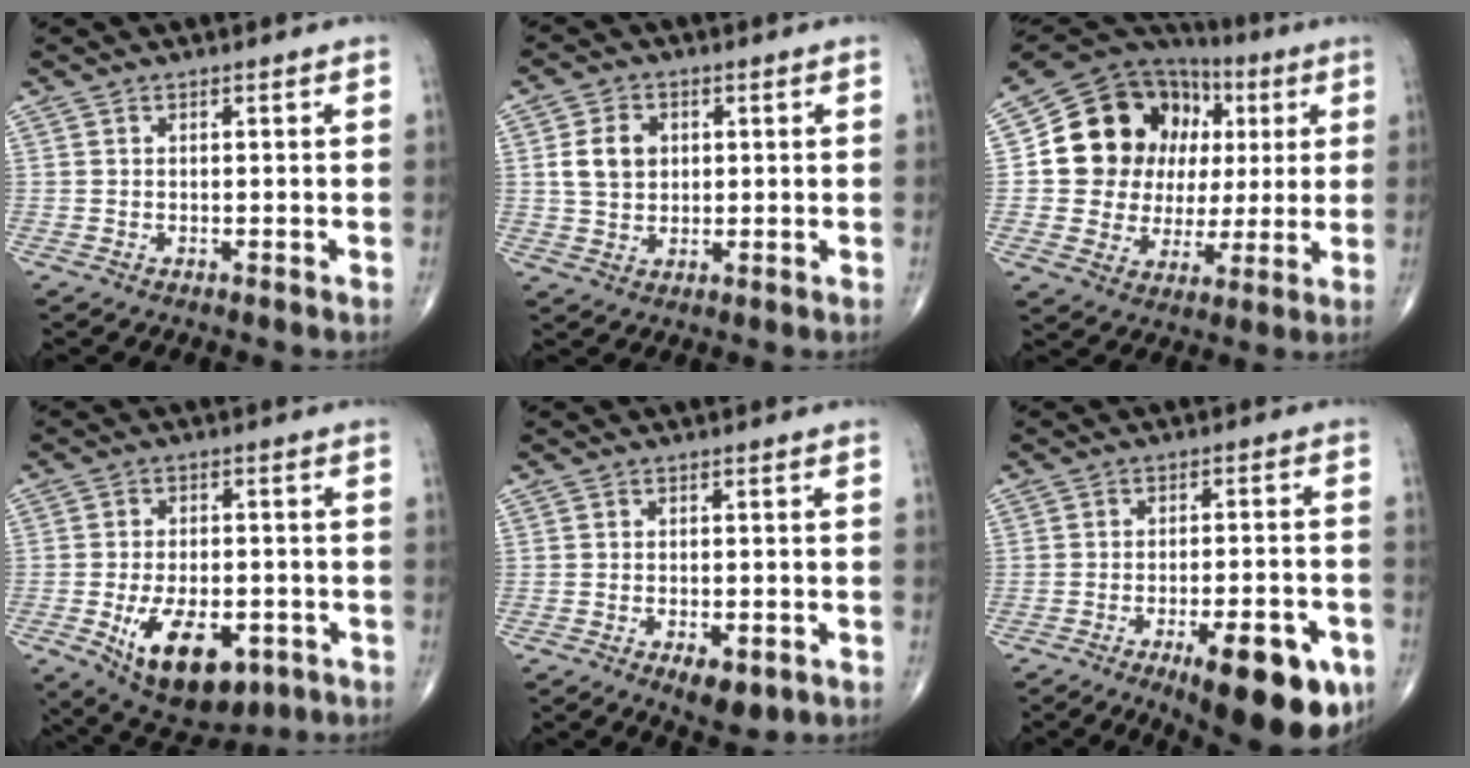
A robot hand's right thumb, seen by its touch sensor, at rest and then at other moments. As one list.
[{"total": 6.3, "force": [1.2, 4.9, 3.8], "torque": [-0.056, -0.003, 0.022]}, {"total": 21.0, "force": [4.2, 17.4, 11.0], "torque": [-0.123, 0.038, 0.084]}, {"total": 14.9, "force": [-5.7, 7.9, 11.2], "torque": [-0.161, 0.008, -0.074]}, {"total": 5.5, "force": [-2.6, 2.5, 4.2], "torque": [-0.059, 0.004, -0.028]}, {"total": 17.0, "force": [-8.4, 5.5, 13.7], "torque": [-0.137, 0.033, -0.108]}]